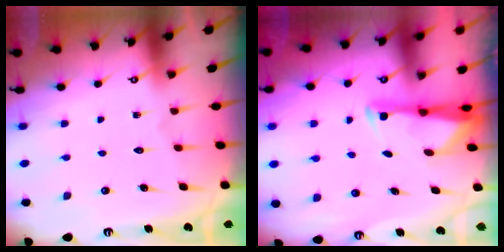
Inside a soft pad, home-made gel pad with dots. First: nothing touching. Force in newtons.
{"total": 2.6, "press": 2.6, "slide": 0.4}